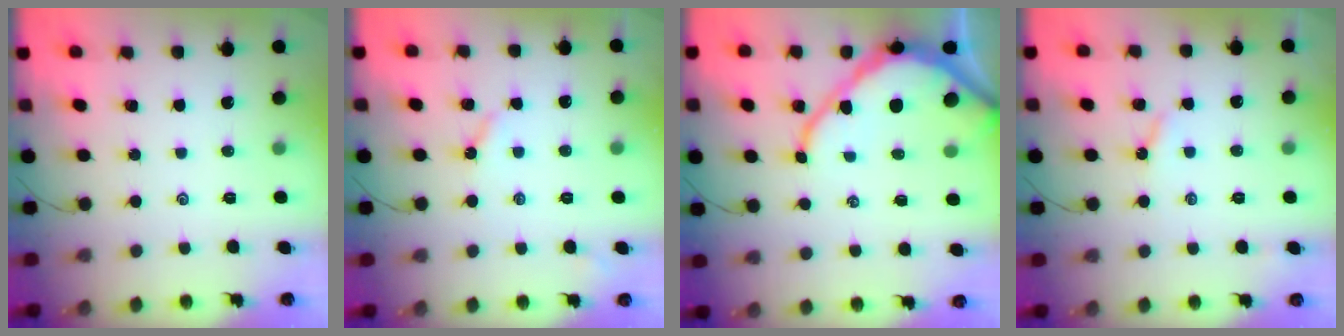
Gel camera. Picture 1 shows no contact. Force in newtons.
{"total": 3.3, "press": 3.3, "slide": 0.6}
{"total": 11.7, "press": 11.7, "slide": 1.0}
{"total": 2.5, "press": 2.4, "slide": 0.4}